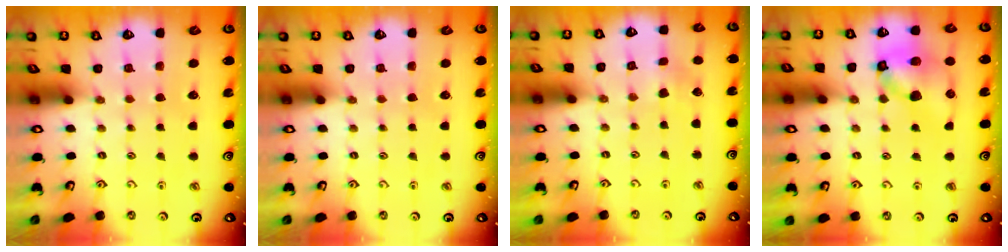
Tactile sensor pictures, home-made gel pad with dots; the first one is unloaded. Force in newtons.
{"total": 0.0}
{"total": 1.4, "press": 1.4, "slide": 0.1}
{"total": 11.9, "press": 11.7, "slide": 1.9}